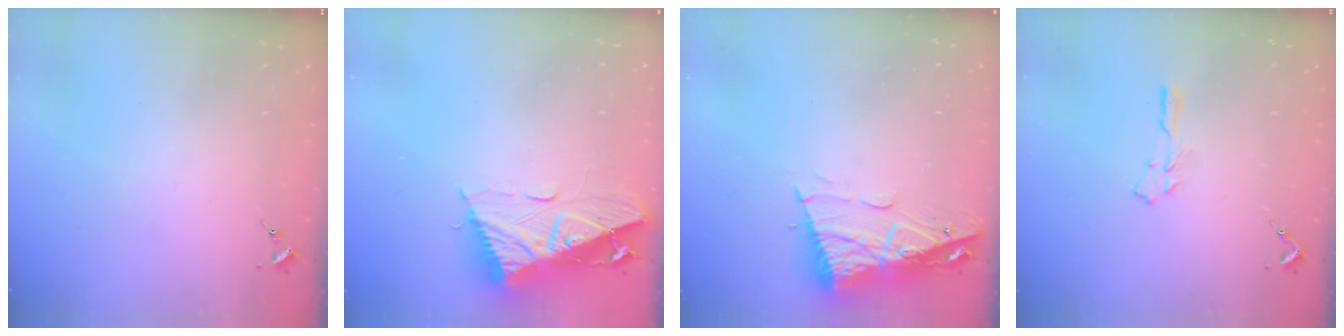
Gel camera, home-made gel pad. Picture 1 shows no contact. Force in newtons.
{"total": 13.3, "press": 13.2, "slide": 1.4}
{"total": 11.4, "press": 11.3, "slide": 1.2}
{"total": 3.6, "press": 3.6, "slide": 0.4}